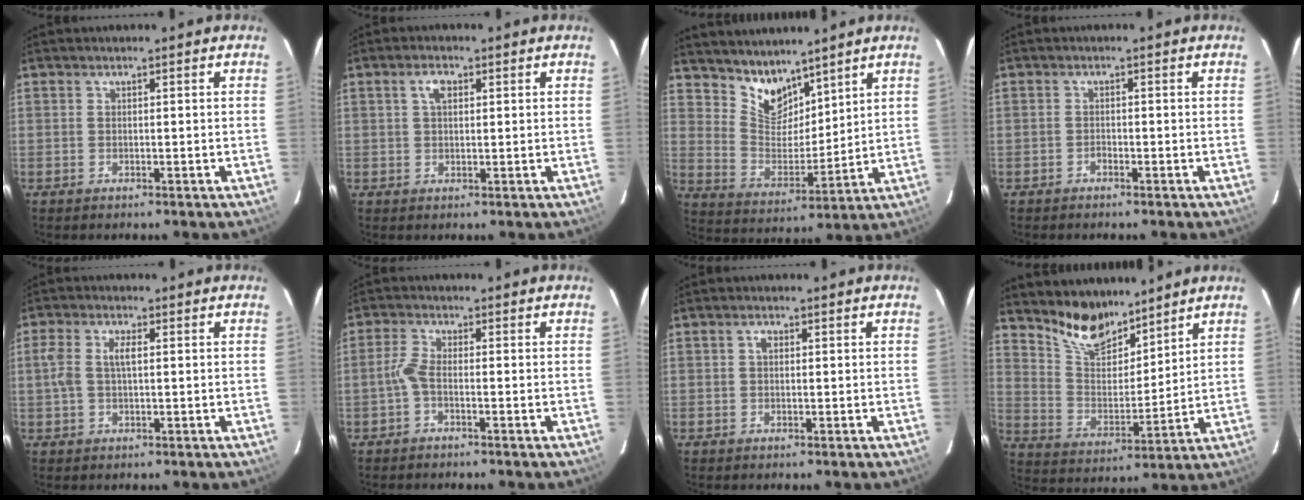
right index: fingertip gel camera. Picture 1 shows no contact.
{"total": 2.7, "force": [0.9, 1.5, 2.1], "torque": [-0.040, 0.009, 0.018]}
{"total": 9.7, "force": [8.0, 4.7, 3.0], "torque": [-0.055, 0.003, 0.160]}
{"total": 0.7, "force": [-0.7, 0.3, 0.1], "torque": [-0.003, 0.001, -0.014]}
{"total": 4.4, "force": [0.4, 2.0, 3.9], "torque": [-0.081, 0.007, 0.008]}
{"total": 2.5, "force": [-1.2, 0.5, 2.1], "torque": [-0.056, 0.006, -0.027]}
{"total": 1.2, "force": [0.2, 0.8, 0.8], "torque": [-0.014, 0.007, 0.002]}
{"total": 11.4, "force": [9.6, 4.4, 4.3], "torque": [-0.089, 0.004, 0.181]}